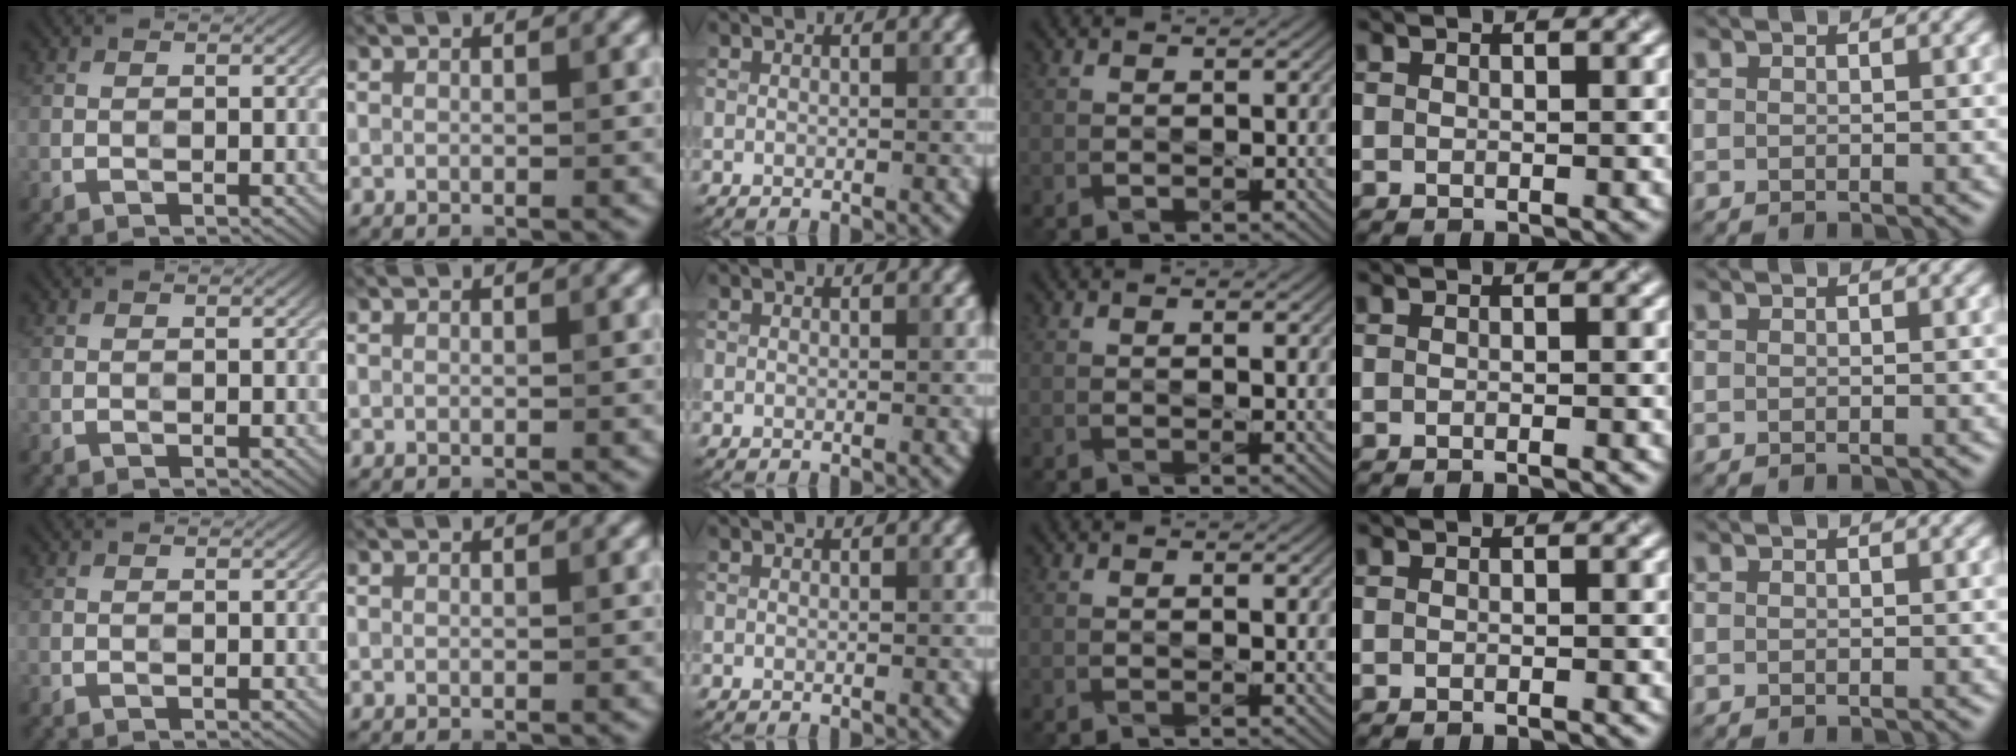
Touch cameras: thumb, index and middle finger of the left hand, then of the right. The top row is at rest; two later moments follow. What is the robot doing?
{"motion": "dispense", "object": "syringe"}